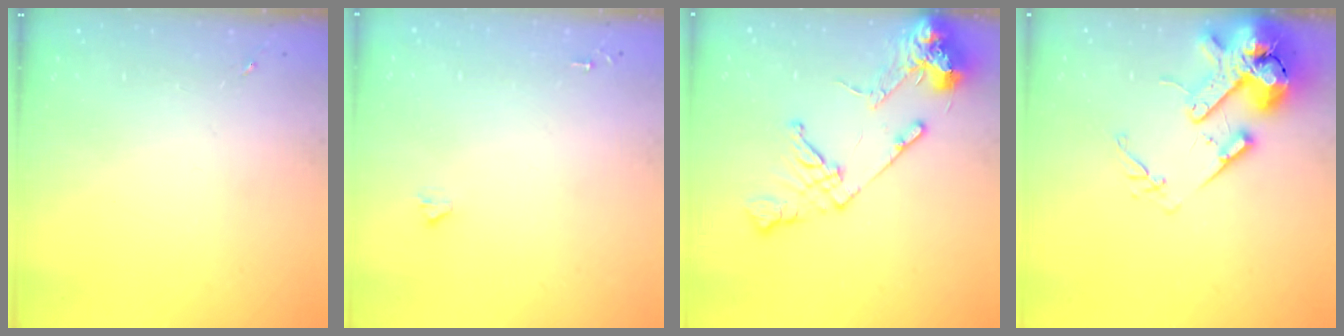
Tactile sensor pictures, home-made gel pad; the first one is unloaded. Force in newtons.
{"total": 0.9, "press": 0.9, "slide": 0.1}
{"total": 15.3, "press": 15.2, "slide": 2.0}
{"total": 16.8, "press": 16.6, "slide": 2.5}